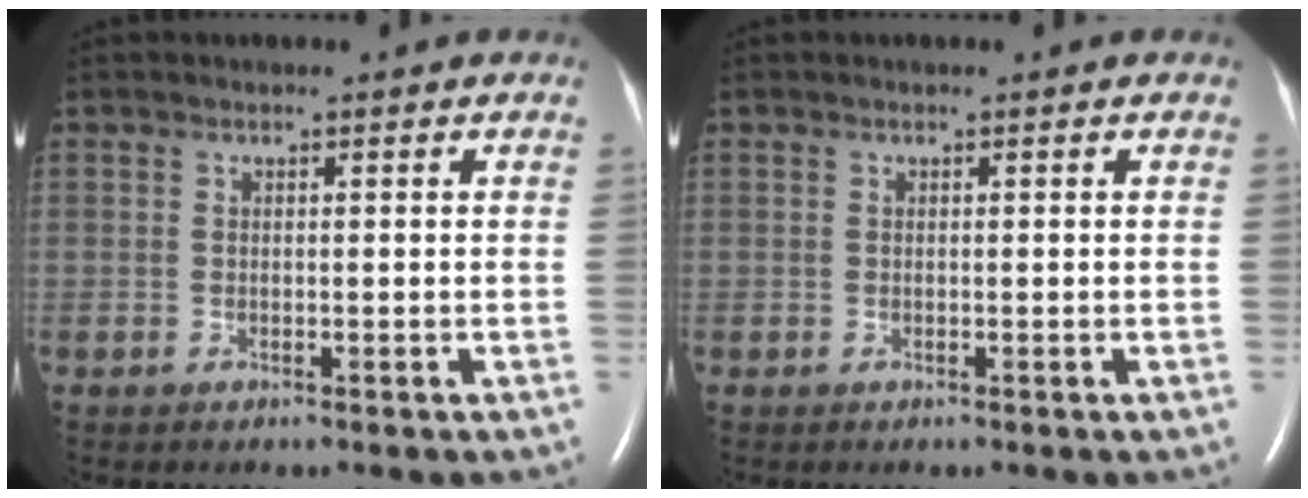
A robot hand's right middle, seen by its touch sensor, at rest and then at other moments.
{"total": 0.0}